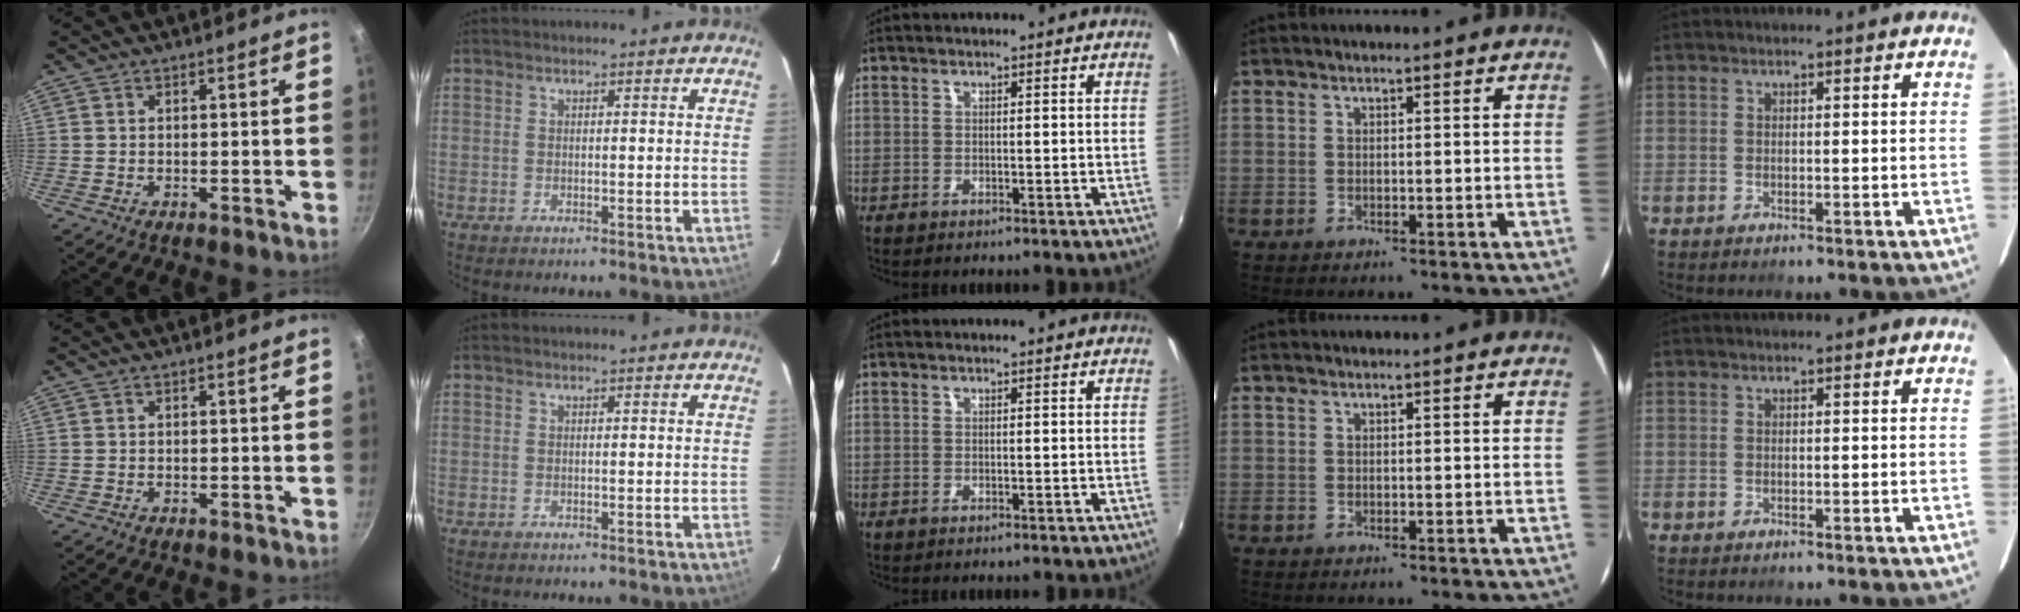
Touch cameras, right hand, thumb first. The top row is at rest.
{}